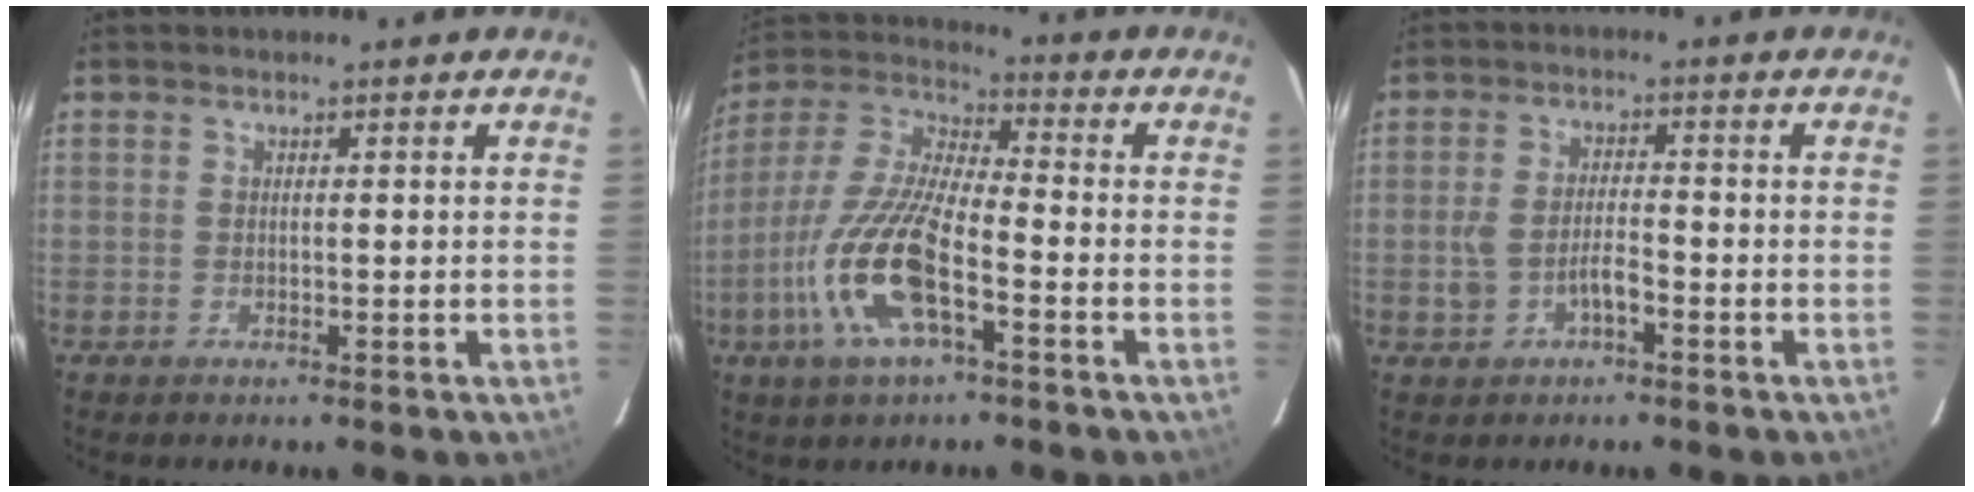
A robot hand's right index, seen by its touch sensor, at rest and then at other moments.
{"total": 16.2, "force": [-6.6, 4.9, 14.0], "torque": [-0.300, -0.012, -0.133]}
{"total": 5.1, "force": [-2.2, 2.5, 3.9], "torque": [-0.086, 0.006, -0.036]}